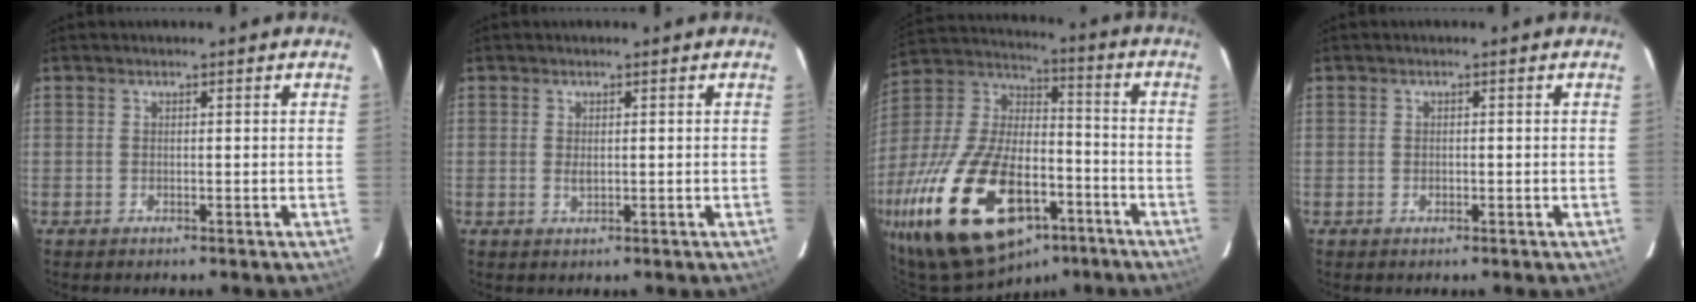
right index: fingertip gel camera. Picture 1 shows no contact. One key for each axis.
{"total": 1.3, "fx": 0.0, "fy": 0.7, "fz": 1.1, "tx": -0.020, "ty": 0.000, "tz": 0.002}
{"total": 29.6, "fx": -15.5, "fy": 14.4, "fz": 20.7, "tx": -0.406, "ty": -0.016, "tz": -0.249}
{"total": 0.9, "fx": -0.3, "fy": 0.7, "fz": 0.4, "tx": -0.004, "ty": 0.000, "tz": -0.004}